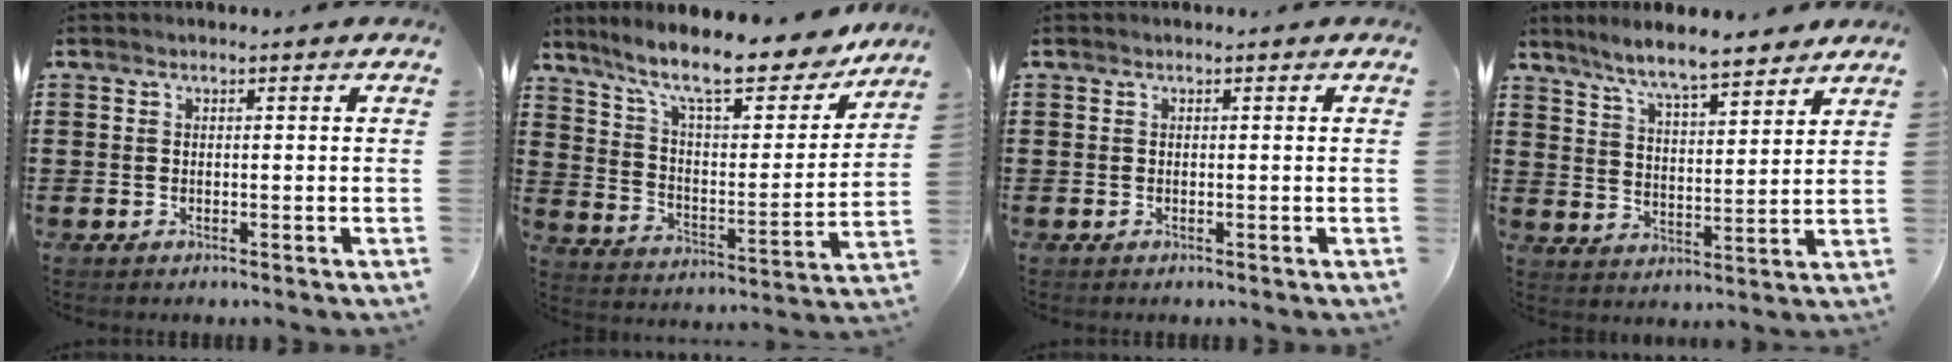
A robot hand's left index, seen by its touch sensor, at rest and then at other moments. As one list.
[{"total": 12.6, "force": [10.2, 2.1, 7.0], "torque": [-0.152, -0.066, 0.170]}, {"total": 0.0}, {"total": 6.8, "force": [6.2, 0.4, 2.7], "torque": [-0.077, -0.028, 0.108]}]